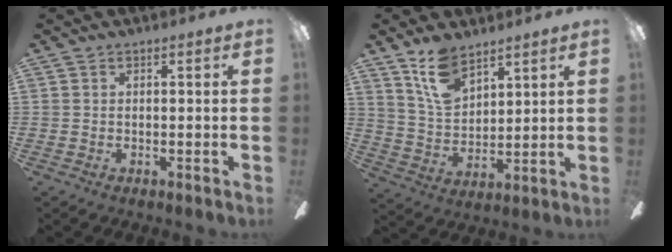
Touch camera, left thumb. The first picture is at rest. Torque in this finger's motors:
{"motor_torque": [0.54, -0.15, 0.58, -0.67, 0.08]}